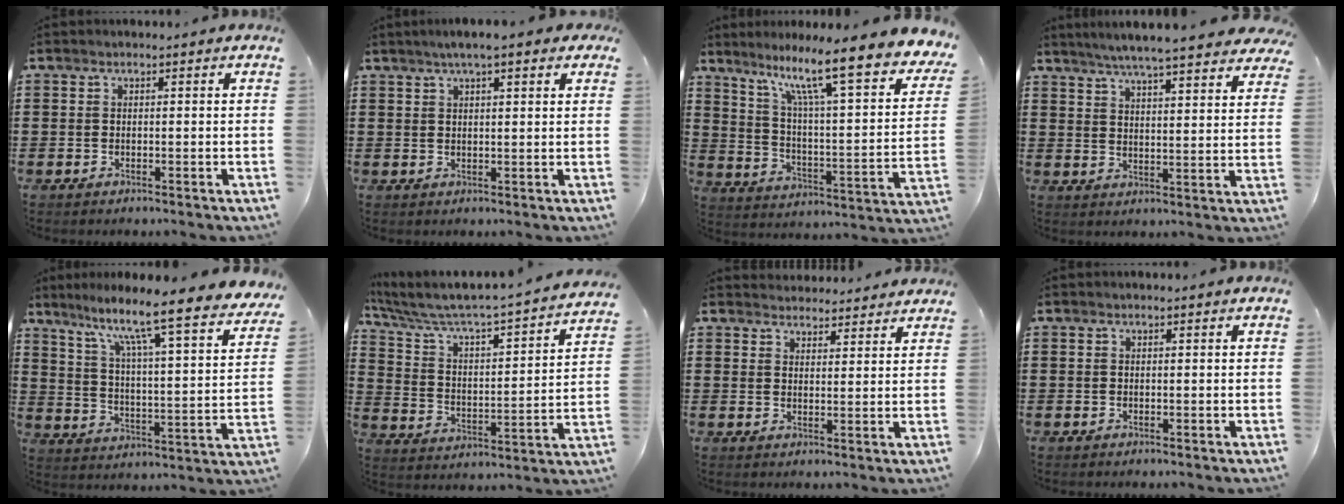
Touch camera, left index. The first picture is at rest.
{"total": 4.0, "force": [2.8, 0.5, 2.9], "torque": [-0.062, 0.007, 0.048]}
{"total": 12.0, "force": [8.7, 1.1, 8.2], "torque": [-0.165, -0.067, 0.135]}
{"total": 5.9, "force": [5.4, -0.5, 2.1], "torque": [-0.061, -0.027, 0.093]}
{"total": 9.4, "force": [7.5, -0.1, 5.7], "torque": [-0.123, -0.067, 0.113]}
{"total": 3.9, "force": [3.6, 0.3, 1.5], "torque": [-0.054, -0.047, 0.048]}
{"total": 3.1, "force": [3.1, 0.5, -0.2], "torque": [-0.006, -0.010, 0.059]}
{"total": 0.0}